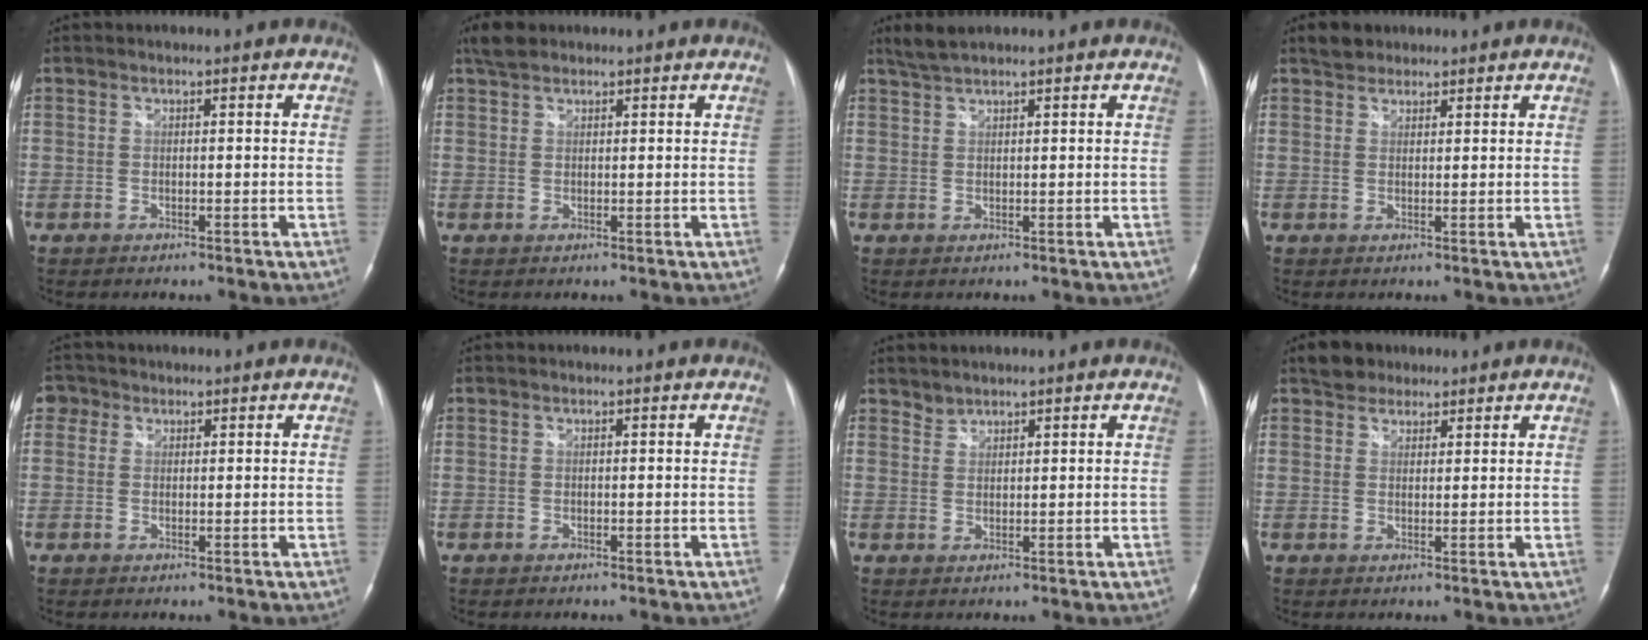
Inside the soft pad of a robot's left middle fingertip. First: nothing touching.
{"total": 2.5, "force": [2.1, 1.1, 0.9], "torque": [-0.022, 0.011, 0.037]}
{"total": 2.6, "force": [2.4, -0.1, 1.0], "torque": [-0.028, 0.008, 0.050]}
{"total": 2.6, "force": [2.1, 1.5, 0.3], "torque": [-0.009, 0.010, 0.034]}
{"total": 2.4, "force": [1.2, 2.0, 0.2], "torque": [0.002, 0.007, 0.017]}
{"total": 0.0}
{"total": 1.5, "force": [1.5, 0.4, -0.3], "torque": [0.008, -0.001, 0.027]}
{"total": 3.6, "force": [2.8, 2.2, 0.5], "torque": [-0.013, 0.014, 0.047]}